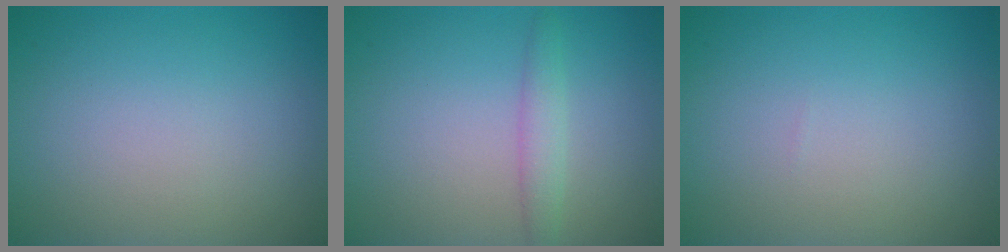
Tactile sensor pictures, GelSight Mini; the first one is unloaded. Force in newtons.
{"total": 1.7, "press": 1.7, "slide": 0.1}
{"total": 0.0}